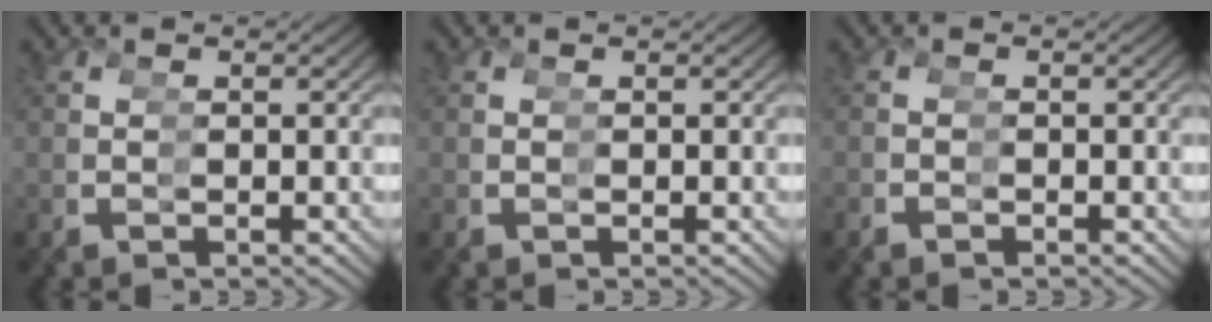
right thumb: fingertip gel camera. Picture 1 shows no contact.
{"total": 0.0}
{"total": 1.0, "force": [-0.8, 0.5, -0.3], "torque": [0.000, -0.005, -0.013]}